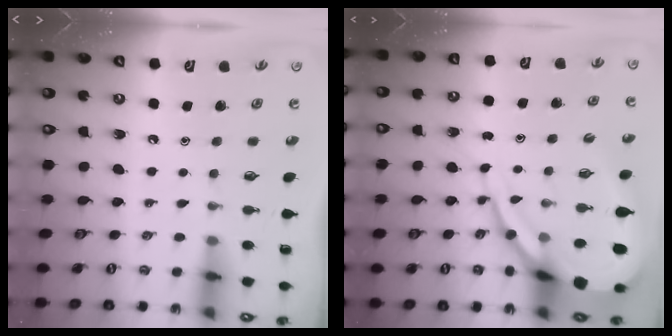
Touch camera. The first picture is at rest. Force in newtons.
{"total": 15.2, "press": 15.1, "slide": 1.5}